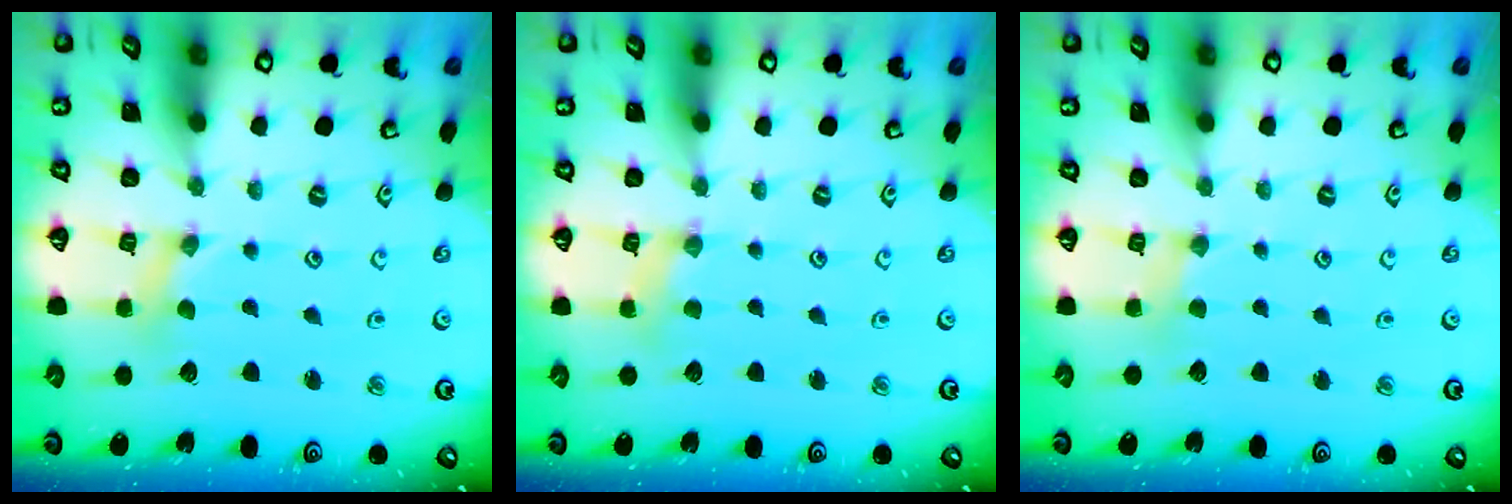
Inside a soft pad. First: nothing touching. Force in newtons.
{"total": 2.8, "press": 2.7, "slide": 0.4}
{"total": 1.6, "press": 1.5, "slide": 0.4}